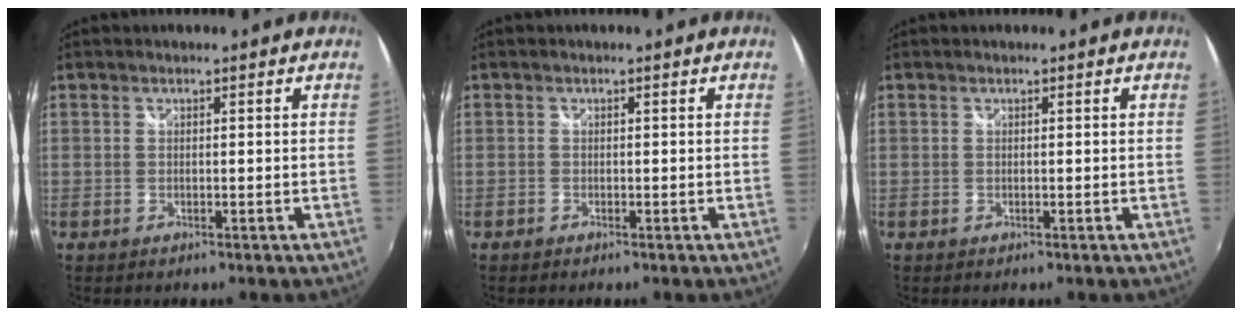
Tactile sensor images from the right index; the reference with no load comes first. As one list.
[{"total": 0.6, "force": [-0.5, 0.3, 0.0], "torque": [-0.003, -0.003, -0.013]}, {"total": 0.0}]